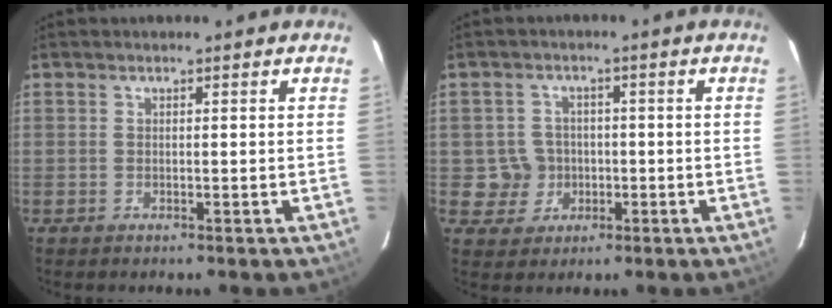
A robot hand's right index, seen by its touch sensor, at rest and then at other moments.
{"total": 5.4, "force": [-0.8, 5.2, 0.6], "torque": [-0.021, 0.018, -0.003]}